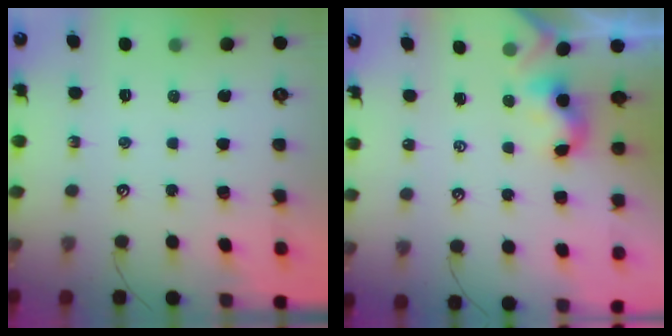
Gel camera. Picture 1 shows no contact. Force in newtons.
{"total": 2.2, "press": 2.2, "slide": 0.2}